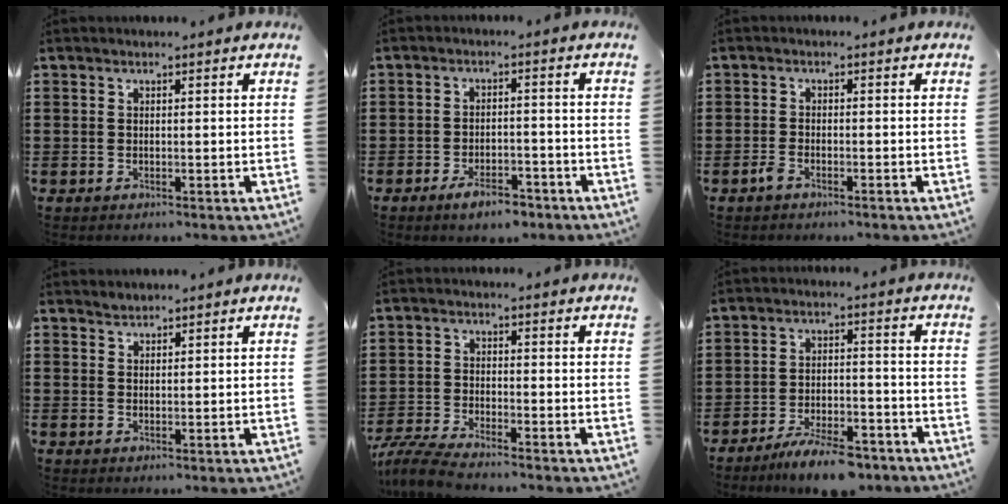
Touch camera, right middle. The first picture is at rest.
{"total": 4.4, "force": [-3.4, 1.3, 2.5], "torque": [-0.045, 0.006, -0.063]}
{"total": 1.6, "force": [-1.2, 0.3, 1.0], "torque": [-0.027, -0.003, -0.024]}
{"total": 1.2, "force": [1.1, 0.1, -0.4], "torque": [0.004, 0.000, 0.024]}
{"total": 4.6, "force": [-4.3, 0.1, 1.8], "torque": [-0.058, -0.014, -0.091]}
{"total": 7.7, "force": [-6.6, 1.5, 3.6], "torque": [-0.061, 0.009, -0.121]}